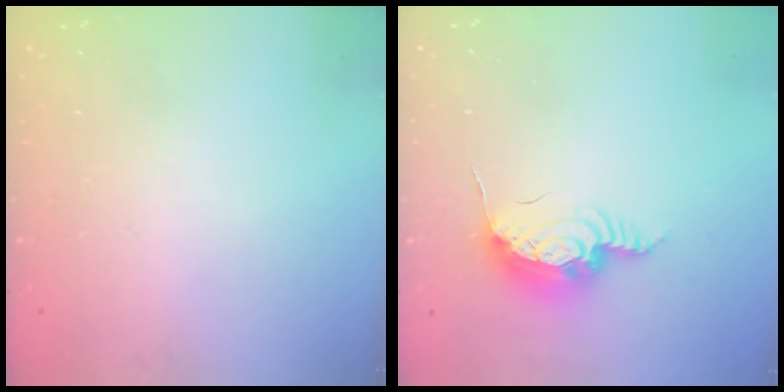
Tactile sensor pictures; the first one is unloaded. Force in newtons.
{"total": 12.9, "press": 12.9, "slide": 0.8}